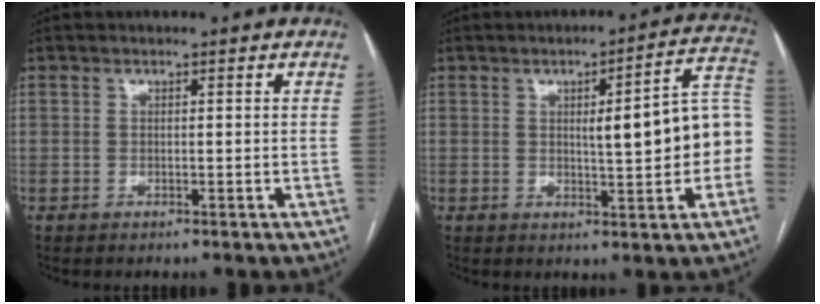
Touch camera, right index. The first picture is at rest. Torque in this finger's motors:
{"motor_torque": [0.46, -0.10, 0.48, 0.12]}